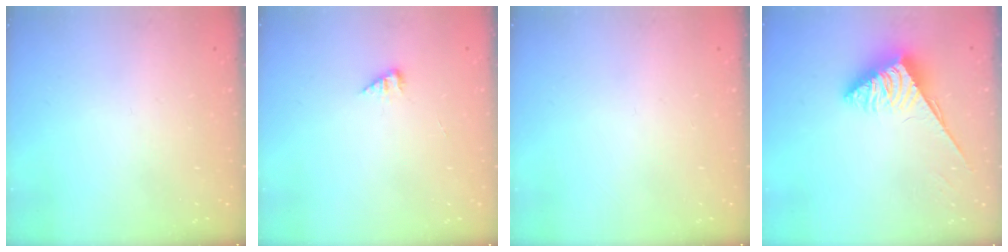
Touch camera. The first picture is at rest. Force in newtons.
{"total": 2.4, "press": 2.4, "slide": 0.4}
{"total": 0.0}
{"total": 3.9, "press": 3.8, "slide": 0.6}